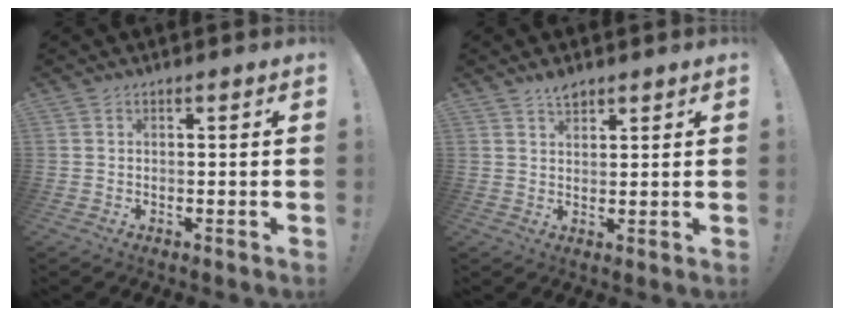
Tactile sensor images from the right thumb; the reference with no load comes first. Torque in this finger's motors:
{"motor_torque": [-0.27, -0.37, 0.17, -0.04, 0.00]}